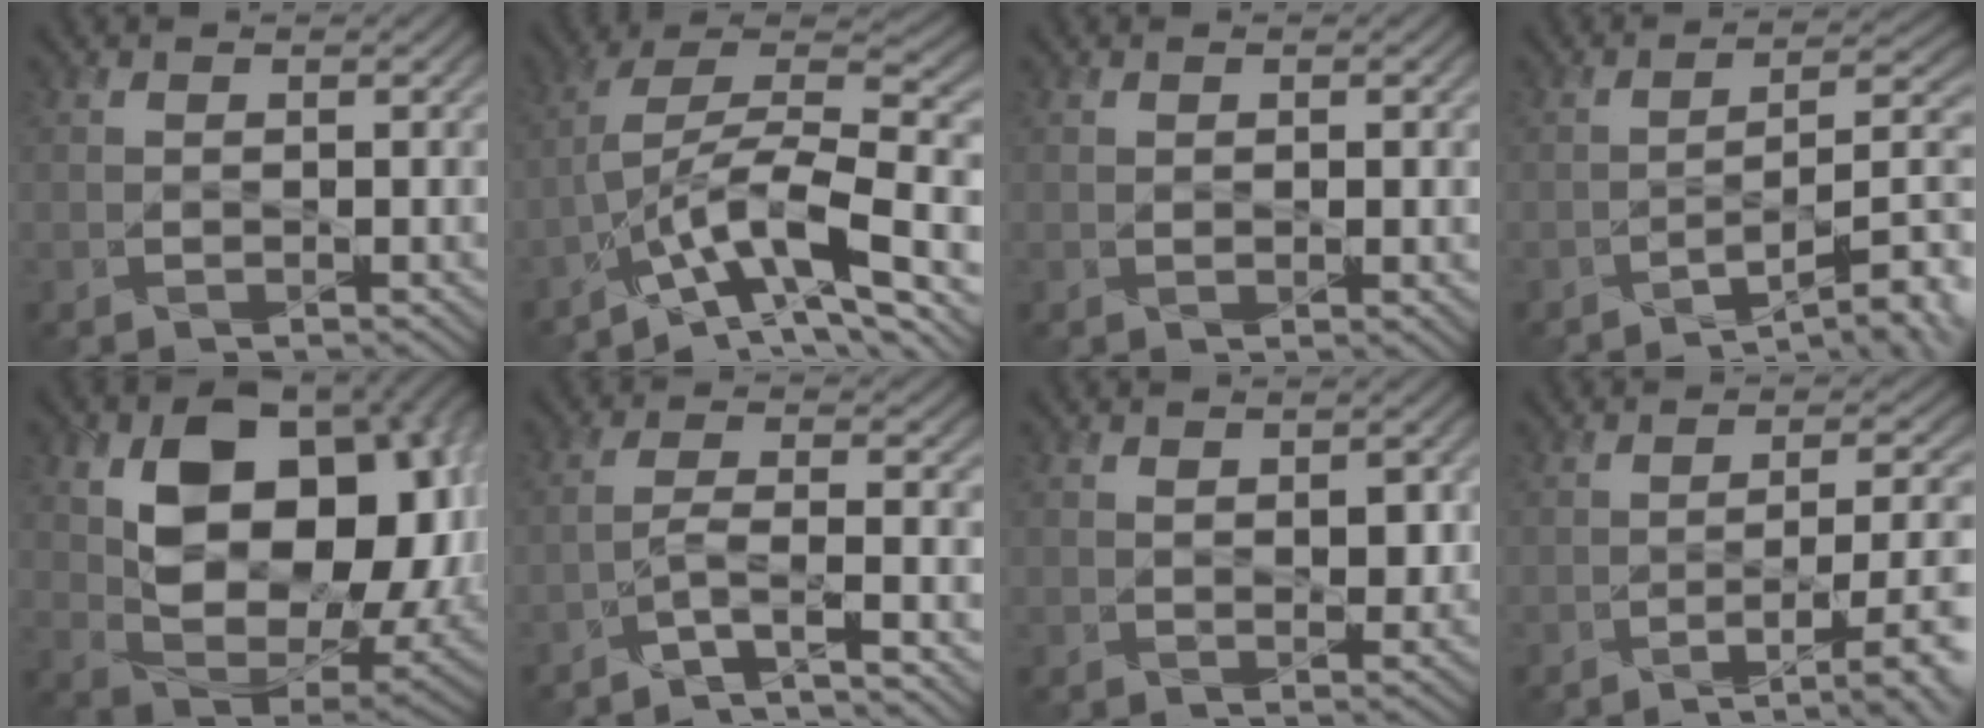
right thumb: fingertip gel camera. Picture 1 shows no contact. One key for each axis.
{"total": 12.7, "fx": -5.9, "fy": 4.2, "fz": 10.5, "tx": -0.185, "ty": 0.004, "tz": -0.113}
{"total": 1.3, "fx": 0.2, "fy": 0.4, "fz": 1.2, "tx": -0.019, "ty": -0.003, "tz": 0.007}
{"total": 9.7, "fx": -5.9, "fy": 2.5, "fz": 7.3, "tx": -0.106, "ty": 0.002, "tz": -0.092}
{"total": 16.6, "fx": 3.6, "fy": 10.5, "fz": 12.3, "tx": -0.196, "ty": -0.014, "tz": 0.074}
{"total": 4.5, "fx": -3.0, "fy": 0.5, "fz": 3.3, "tx": -0.058, "ty": 0.010, "tz": -0.074}
{"total": 3.4, "fx": 0.8, "fy": 1.8, "fz": 2.8, "tx": -0.053, "ty": -0.002, "tz": 0.017}
{"total": 7.5, "fx": -3.3, "fy": 1.9, "fz": 6.4, "tx": -0.101, "ty": -0.005, "tz": -0.044}